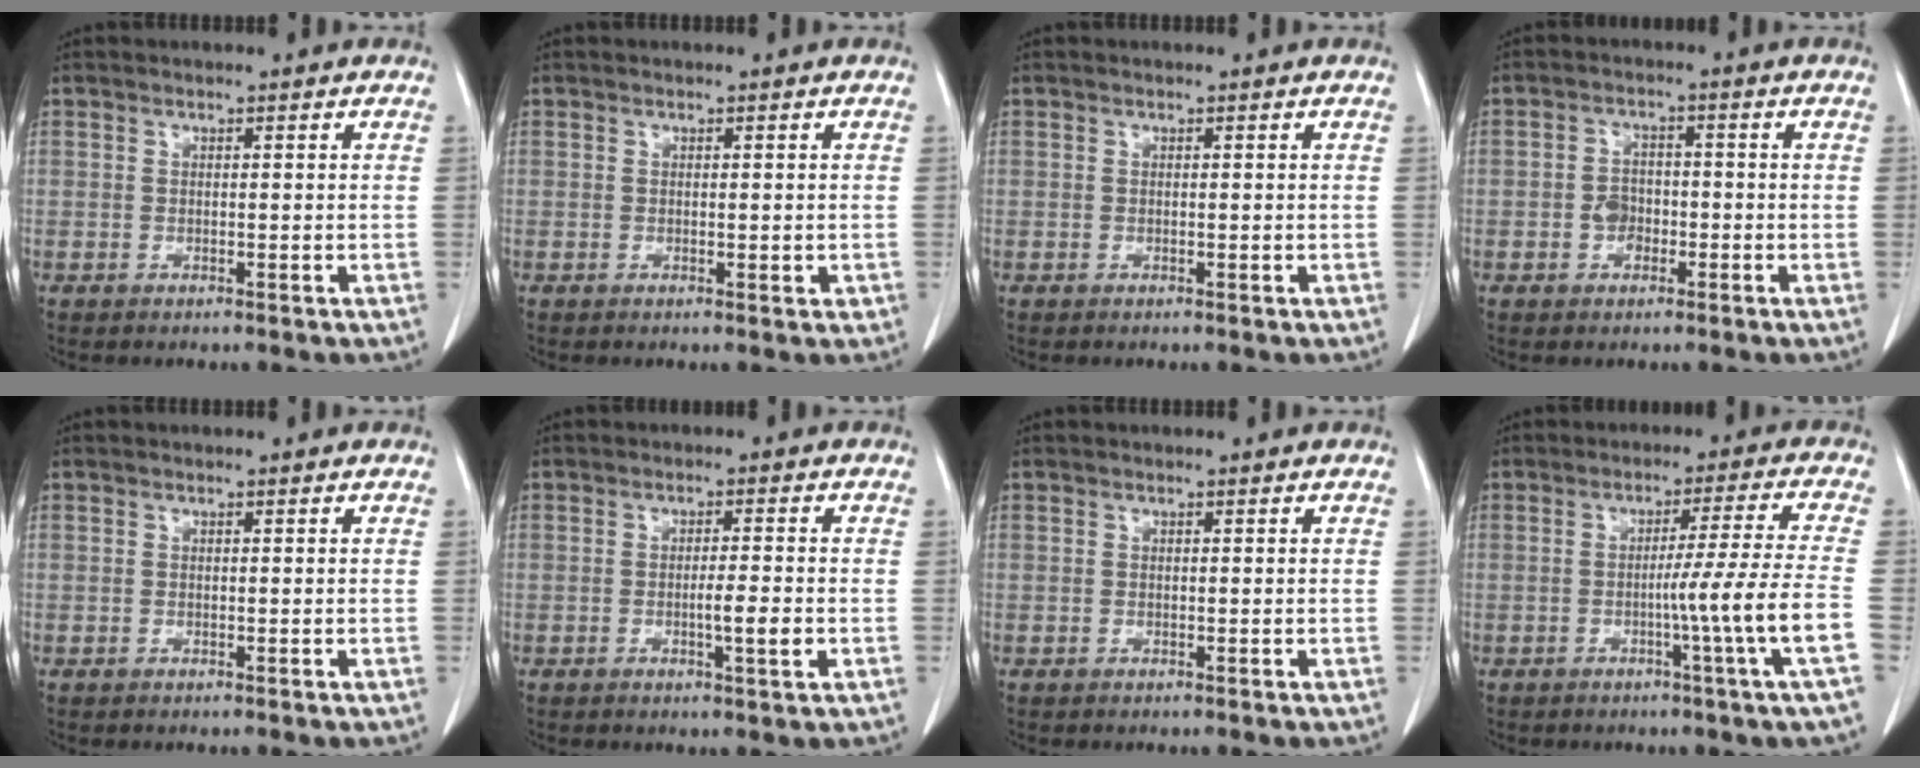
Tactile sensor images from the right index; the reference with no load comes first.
{"total": 1.4, "force": [-0.2, 0.5, 1.3], "torque": [-0.016, -0.001, 0.002]}
{"total": 0.0}
{"total": 3.1, "force": [-1.0, 2.3, 1.8], "torque": [-0.026, 0.012, -0.017]}
{"total": 0.0}
{"total": 3.9, "force": [-0.9, 0.0, 3.8], "torque": [-0.056, -0.002, -0.012]}
{"total": 0.0}
{"total": 9.4, "force": [-2.6, -2.9, 8.5], "torque": [-0.123, -0.012, -0.041]}